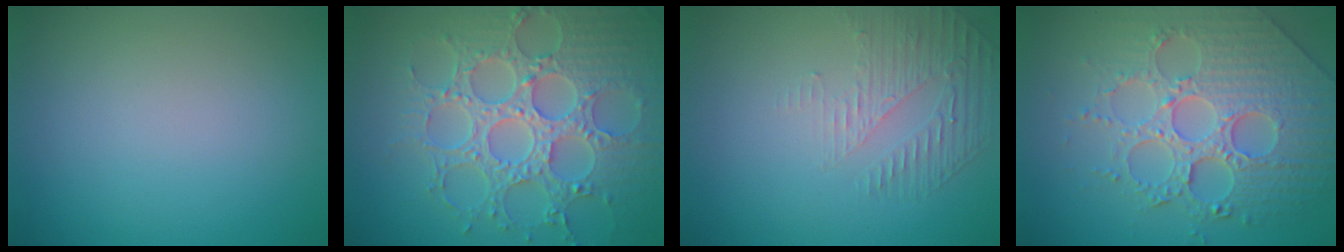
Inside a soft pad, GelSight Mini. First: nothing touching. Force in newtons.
{"total": 8.1, "press": 6.3, "slide": 5.0}
{"total": 1.8, "press": 1.1, "slide": 1.5}
{"total": 7.8, "press": 6.0, "slide": 5.0}